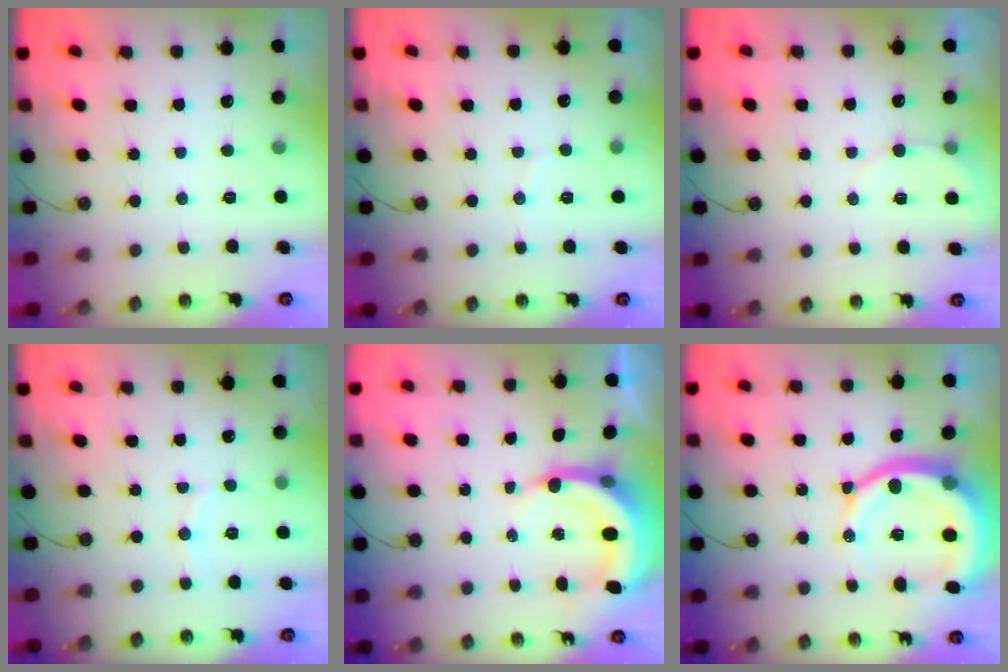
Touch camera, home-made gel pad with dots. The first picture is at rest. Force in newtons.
{"total": 2.0, "press": 1.8, "slide": 0.9}
{"total": 3.8, "press": 3.4, "slide": 1.6}
{"total": 5.0, "press": 4.9, "slide": 1.0}
{"total": 7.3, "press": 7.1, "slide": 1.9}
{"total": 15.2, "press": 15.1, "slide": 1.6}